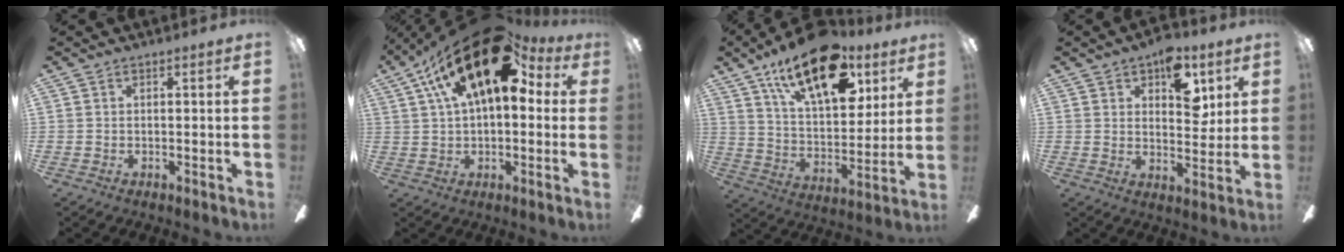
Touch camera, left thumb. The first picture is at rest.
{"total": 21.7, "force": [10.0, 10.3, 16.3], "torque": [-0.287, -0.031, 0.164]}
{"total": 22.7, "force": [13.2, 10.6, 15.1], "torque": [-0.233, -0.062, 0.227]}
{"total": 11.9, "force": [5.9, 6.7, 7.9], "torque": [-0.093, -0.017, 0.098]}